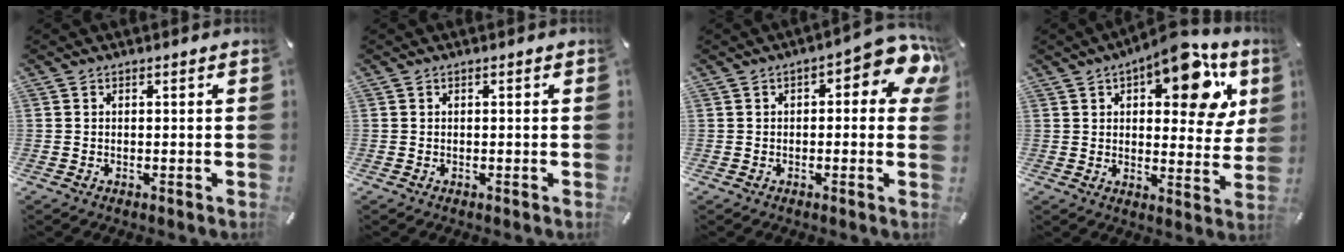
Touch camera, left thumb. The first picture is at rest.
{"total": 0.0}
{"total": 8.4, "force": [2.0, 3.4, 7.3], "torque": [-0.089, -0.019, 0.028]}
{"total": 15.6, "force": [7.8, 7.1, 11.5], "torque": [-0.143, -0.037, 0.124]}